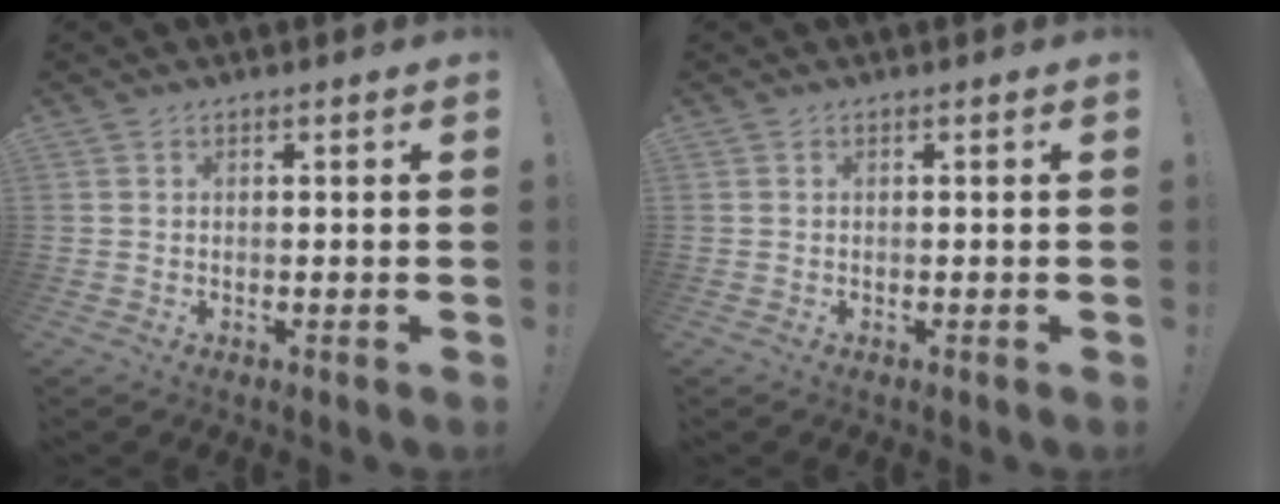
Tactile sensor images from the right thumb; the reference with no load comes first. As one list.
[{"total": 0.0}]